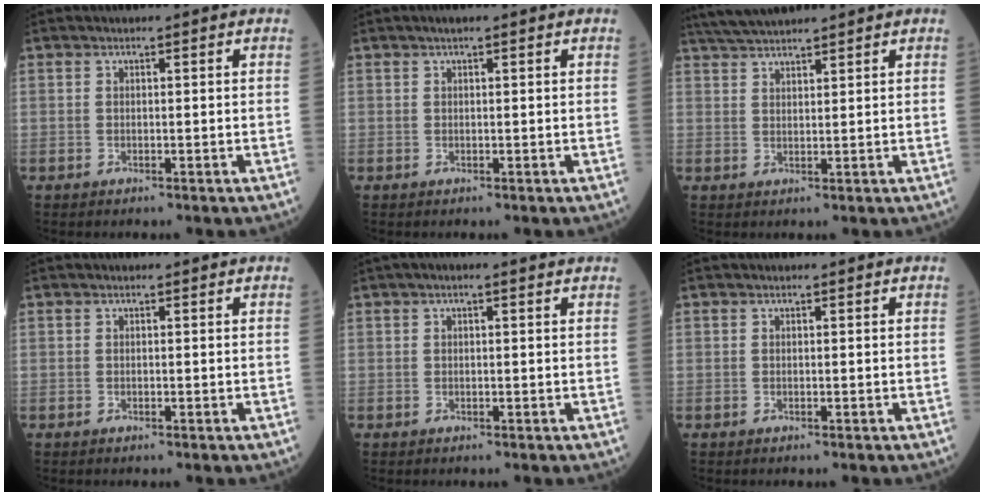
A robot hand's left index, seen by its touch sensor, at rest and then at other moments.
{"total": 1.1, "force": [0.7, 0.2, 0.8], "torque": [-0.015, 0.011, 0.010]}
{"total": 6.0, "force": [5.6, 0.0, 2.2], "torque": [-0.045, 0.031, 0.106]}
{"total": 0.0}
{"total": 1.8, "force": [1.0, 0.5, 1.4], "torque": [-0.029, 0.017, 0.010]}
{"total": 0.0}